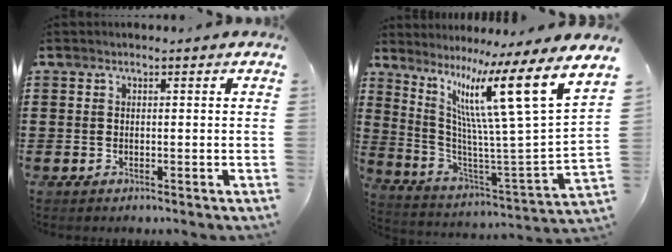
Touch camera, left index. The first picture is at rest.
{"total": 14.3, "force": [7.3, 0.9, 12.3], "torque": [-0.236, -0.063, 0.101]}